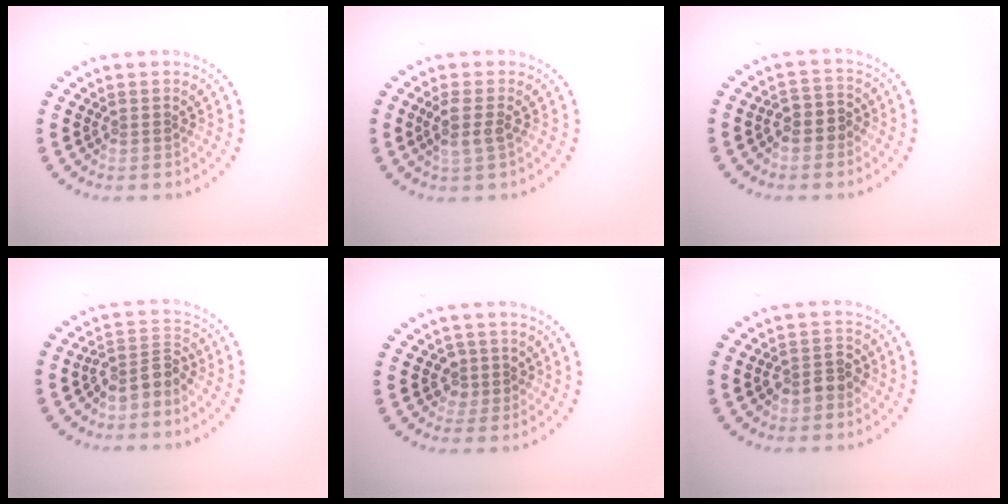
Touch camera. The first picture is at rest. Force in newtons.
{"total": 2.0, "press": 1.7, "slide": 1.1}
{"total": 2.4, "press": 2.2, "slide": 1.0}
{"total": 2.8, "press": 2.1, "slide": 1.9}
{"total": 1.3, "press": 1.1, "slide": 0.7}
{"total": 2.4, "press": 2.3, "slide": 0.7}